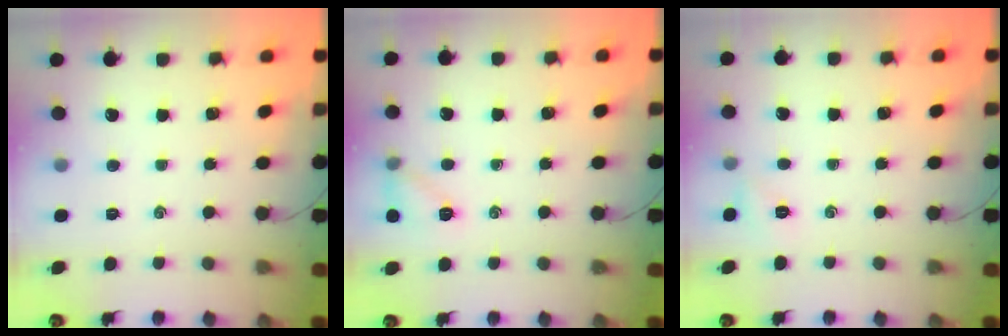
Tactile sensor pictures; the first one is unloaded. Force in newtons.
{"total": 7.5, "press": 7.4, "slide": 1.2}
{"total": 2.6, "press": 2.6, "slide": 0.6}